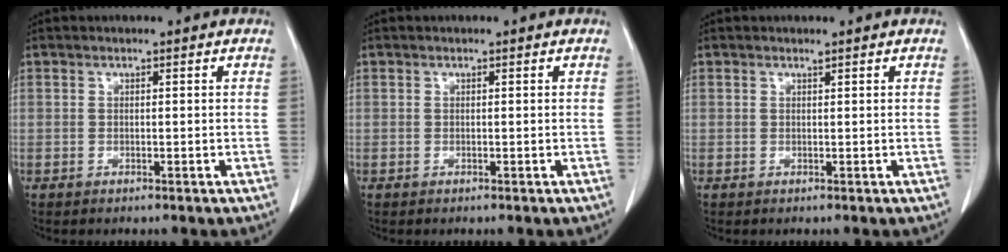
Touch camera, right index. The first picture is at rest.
{"total": 0.0}
{"total": 0.0}